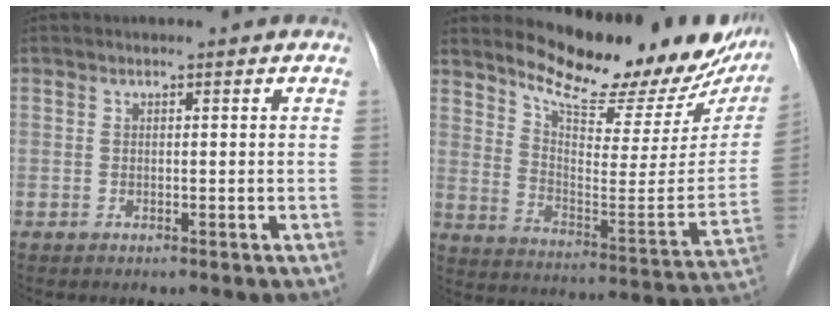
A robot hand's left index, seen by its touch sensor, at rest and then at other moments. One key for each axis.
{"total": 21.4, "fx": 18.8, "fy": 5.0, "fz": 8.9, "tx": -0.128, "ty": -0.060, "tz": 0.257}